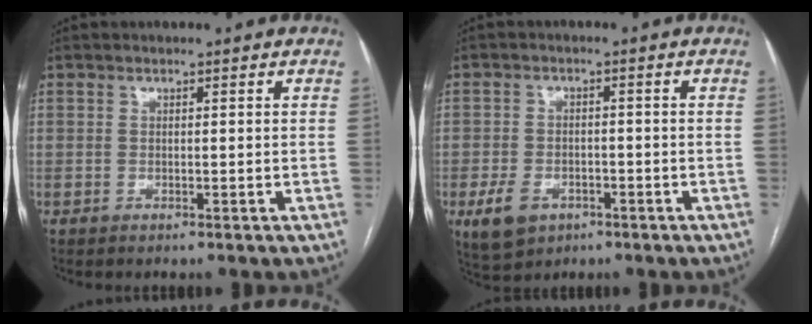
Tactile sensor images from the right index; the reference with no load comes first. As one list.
[{"total": 5.9, "force": [-2.7, 4.4, 3.0], "torque": [-0.061, 0.001, -0.032]}]